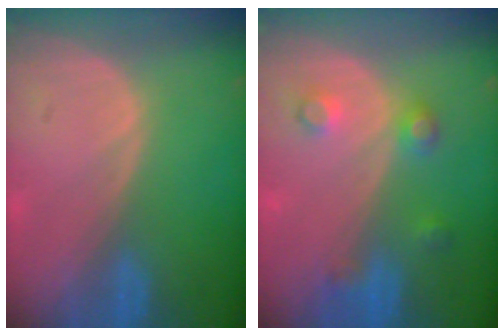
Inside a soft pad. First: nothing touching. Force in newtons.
{"total": 3.8, "press": 3.8, "slide": 0.1}